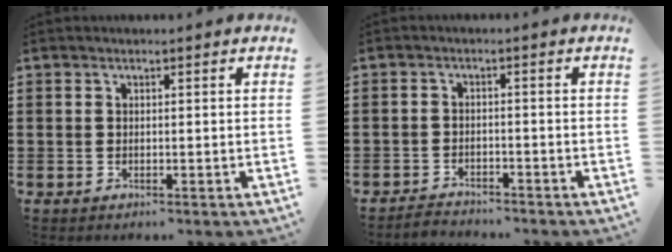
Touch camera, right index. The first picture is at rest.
{"total": 2.3, "force": [-2.3, 0.3, -0.1], "torque": [-0.007, 0.001, -0.051]}